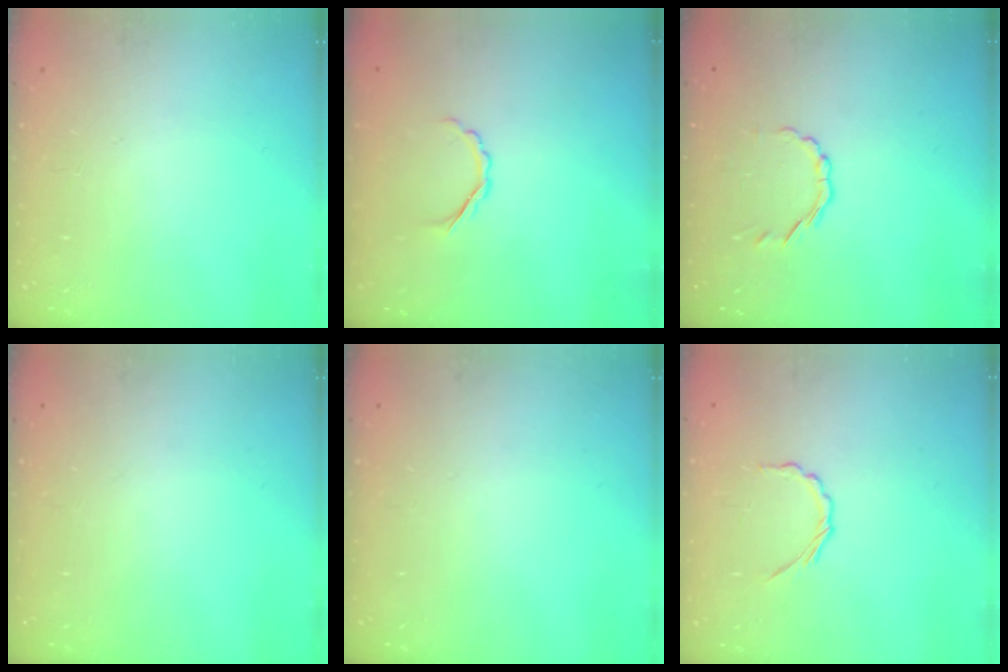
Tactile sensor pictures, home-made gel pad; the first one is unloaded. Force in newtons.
{"total": 2.7, "press": 2.6, "slide": 0.8}
{"total": 3.1, "press": 3.0, "slide": 0.8}
{"total": 0.0}
{"total": 0.0}
{"total": 2.4, "press": 2.3, "slide": 0.9}